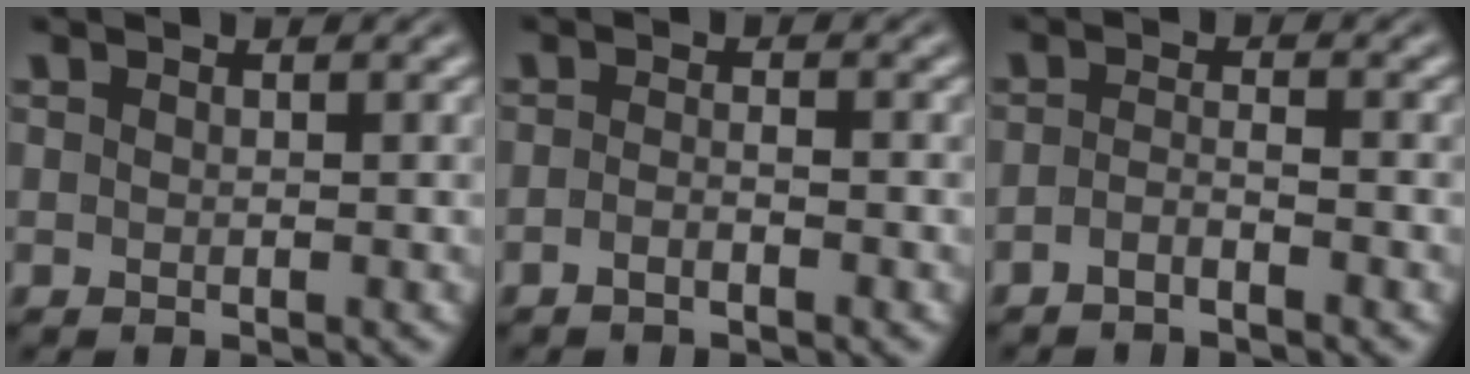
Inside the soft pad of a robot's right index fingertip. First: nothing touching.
{"total": 1.6, "force": [-1.4, -0.3, 0.7], "torque": [-0.008, -0.003, -0.027]}
{"total": 2.1, "force": [-2.0, -0.2, 0.7], "torque": [-0.008, -0.008, -0.033]}